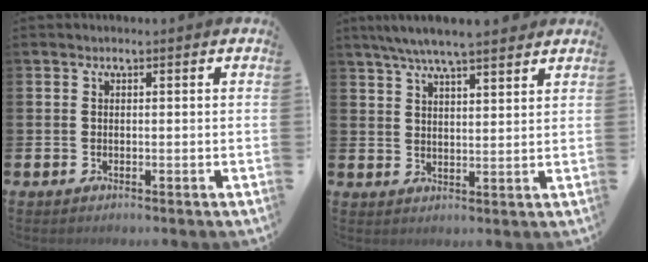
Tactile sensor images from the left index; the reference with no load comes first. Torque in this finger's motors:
{"motor_torque": [0.31, -0.73, 1.05, 0.21]}